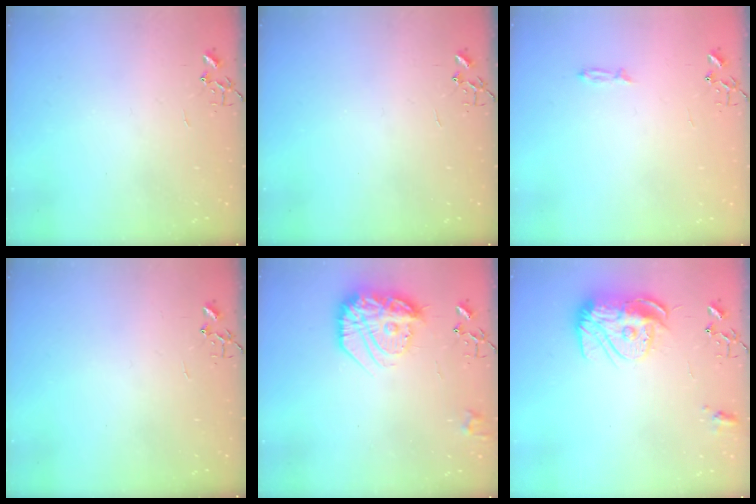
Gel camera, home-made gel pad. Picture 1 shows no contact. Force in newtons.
{"total": 0.0}
{"total": 3.1, "press": 3.1, "slide": 0.4}
{"total": 0.0}
{"total": 17.9, "press": 17.9, "slide": 0.7}
{"total": 14.2, "press": 14.1, "slide": 1.3}